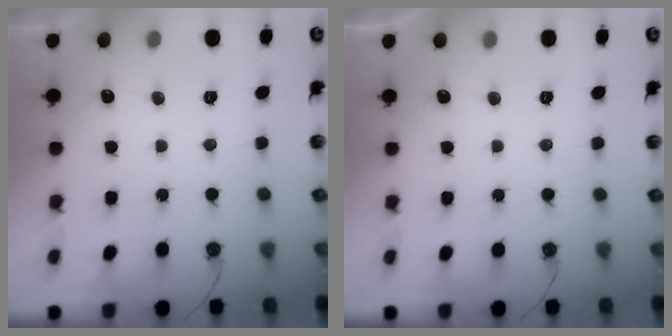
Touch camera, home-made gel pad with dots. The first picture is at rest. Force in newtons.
{"total": 0.0}